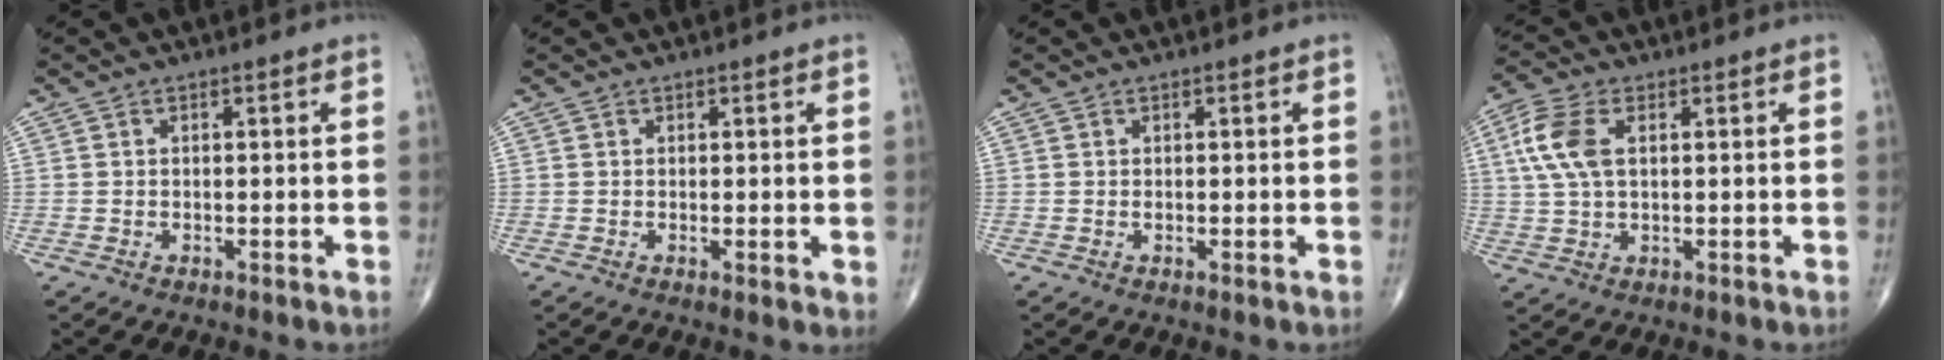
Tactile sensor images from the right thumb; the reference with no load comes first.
{"total": 1.5, "force": [0.1, 0.5, 1.4], "torque": [-0.024, -0.008, -0.002]}
{"total": 0.7, "force": [-0.1, 0.3, 0.6], "torque": [-0.013, -0.002, -0.001]}
{"total": 8.4, "force": [2.1, 4.5, 6.8], "torque": [-0.162, 0.011, 0.039]}